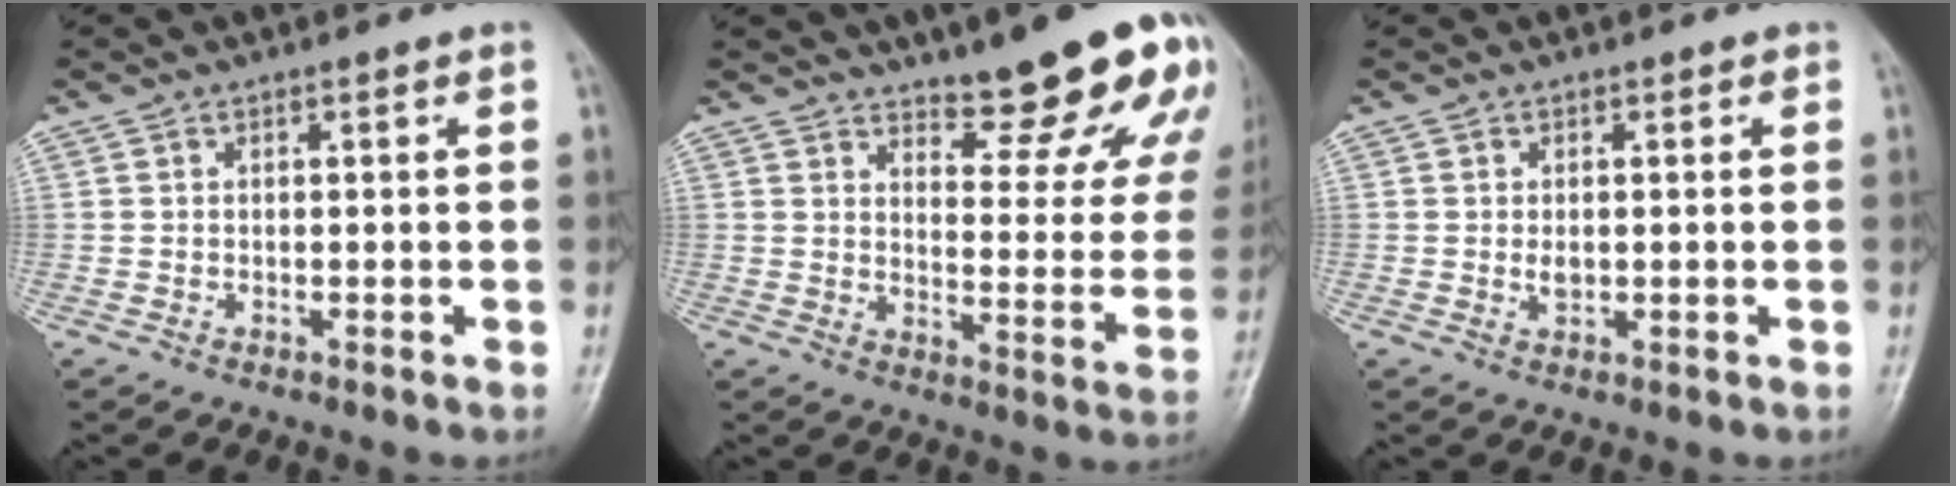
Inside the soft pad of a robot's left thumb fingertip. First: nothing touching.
{"total": 17.6, "force": [13.0, 4.8, 10.8], "torque": [-0.096, -0.093, 0.166]}
{"total": 1.7, "force": [0.2, 1.2, 1.2], "torque": [-0.013, -0.002, 0.004]}